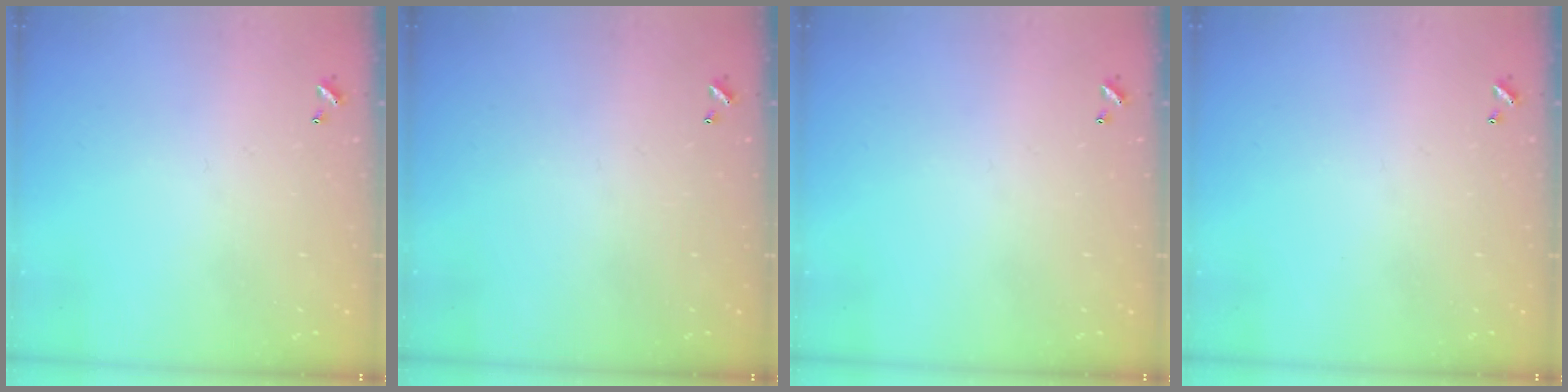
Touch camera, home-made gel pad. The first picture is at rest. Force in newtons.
{"total": 0.0}
{"total": 0.0}
{"total": 0.0}